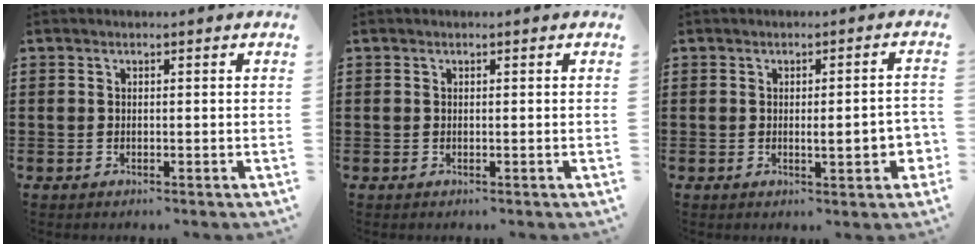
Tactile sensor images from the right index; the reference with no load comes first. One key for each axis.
{"total": 0.0}
{"total": 4.7, "fx": -0.7, "fy": 1.0, "fz": 4.6, "tx": -0.058, "ty": -0.008, "tz": -0.015}